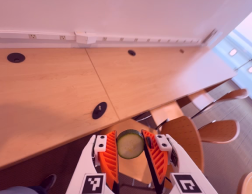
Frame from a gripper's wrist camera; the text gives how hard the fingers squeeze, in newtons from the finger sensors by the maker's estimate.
{"total": 8.7, "left": 8.9, "right": 8.6}